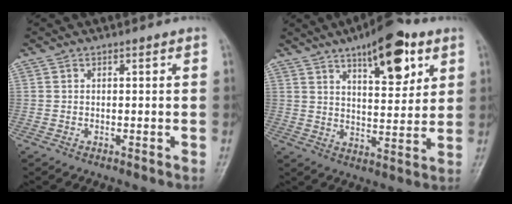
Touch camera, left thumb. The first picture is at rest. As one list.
[{"total": 14.1, "force": [7.5, 5.4, 10.6], "torque": [-0.123, -0.034, 0.111]}]